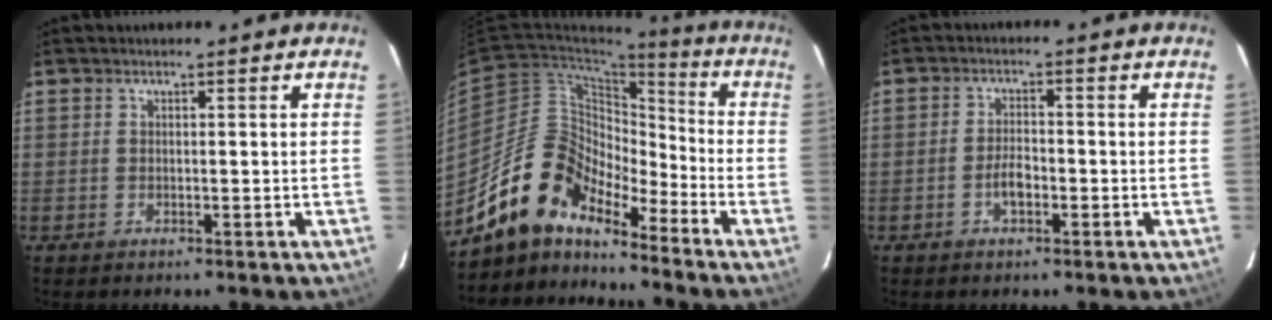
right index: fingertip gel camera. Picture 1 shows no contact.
{"total": 14.5, "force": [-12.3, 5.6, 5.1], "torque": [-0.092, 0.019, -0.235]}
{"total": 3.4, "force": [-1.5, 1.6, 2.7], "torque": [-0.055, 0.005, -0.027]}